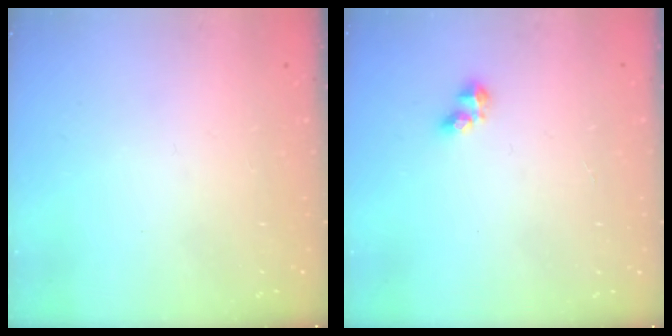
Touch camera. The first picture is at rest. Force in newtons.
{"total": 3.1, "press": 3.0, "slide": 0.7}